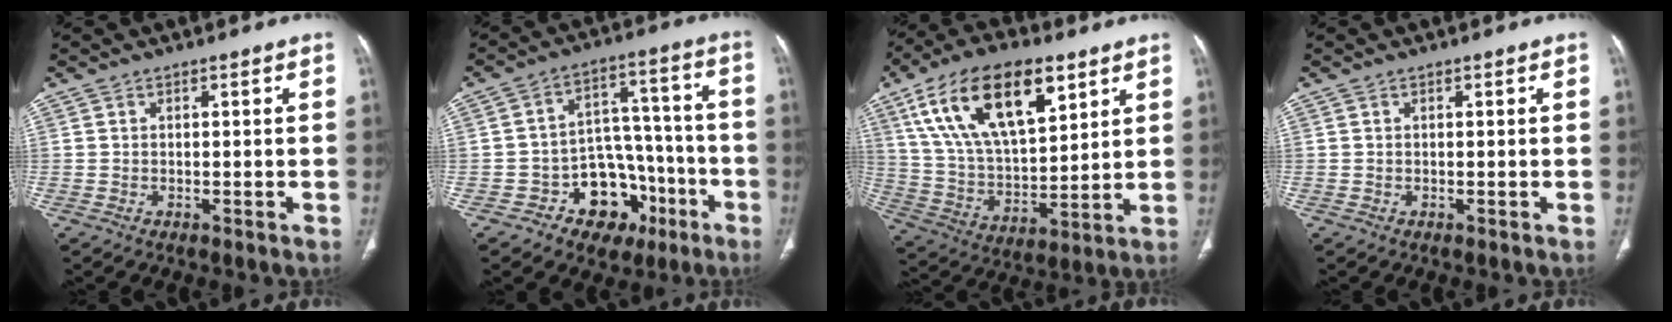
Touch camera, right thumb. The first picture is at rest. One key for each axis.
{"total": 13.6, "fx": -6.4, "fy": 10.0, "fz": 6.7, "tx": -0.042, "ty": 0.073, "tz": -0.088}
{"total": 22.9, "fx": 11.1, "fy": 10.8, "fz": 16.9, "tx": -0.283, "ty": -0.026, "tz": 0.207}
{"total": 0.0}